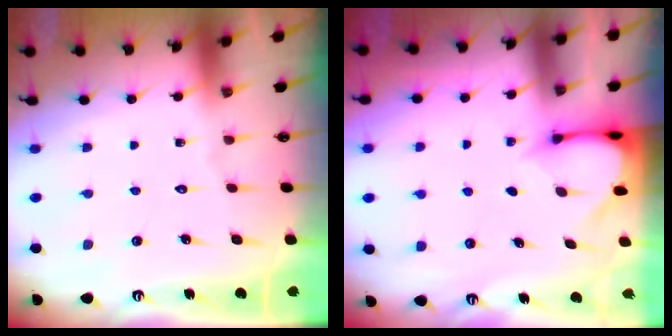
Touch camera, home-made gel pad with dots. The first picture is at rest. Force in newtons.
{"total": 3.4, "press": 3.3, "slide": 0.3}